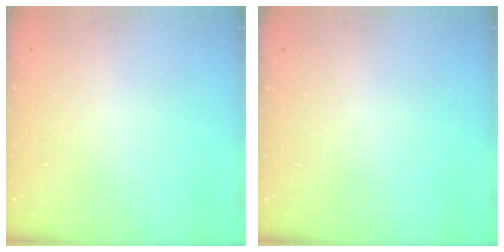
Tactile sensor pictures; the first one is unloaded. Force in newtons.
{"total": 0.0}